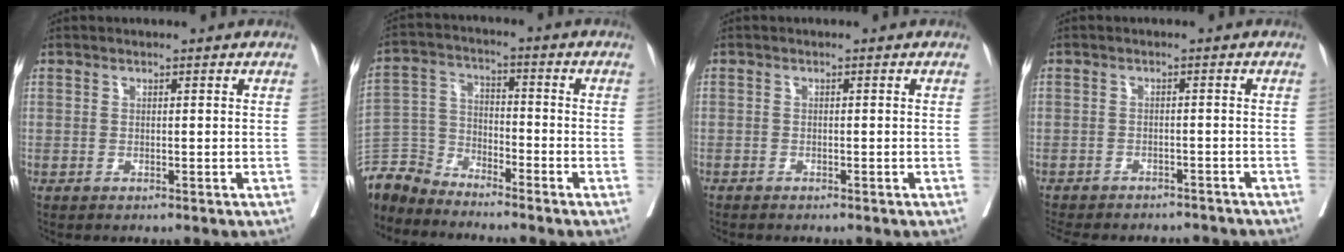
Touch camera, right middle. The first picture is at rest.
{"total": 6.8, "force": [-6.6, 0.9, -1.2], "torque": [0.020, 0.014, -0.139]}
{"total": 0.7, "force": [-0.7, 0.0, -0.2], "torque": [-0.002, 0.002, -0.013]}
{"total": 13.2, "force": [-11.7, 4.8, 3.8], "torque": [-0.081, 0.003, -0.142]}